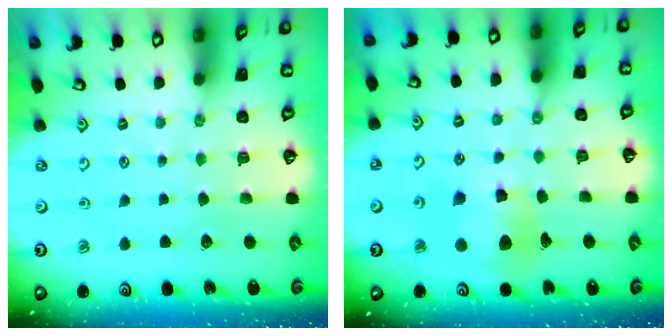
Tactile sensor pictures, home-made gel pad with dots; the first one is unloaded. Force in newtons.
{"total": 10.4, "press": 10.4, "slide": 1.2}